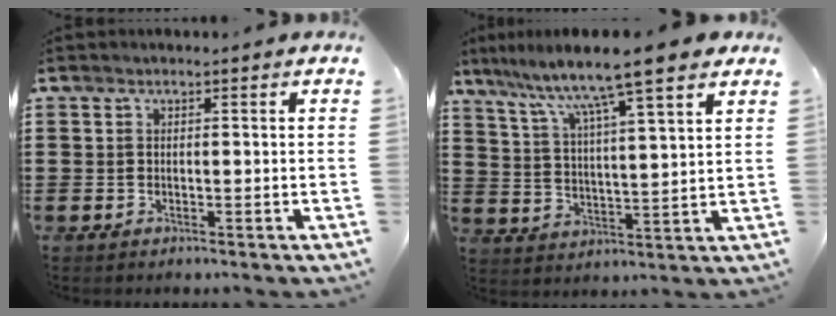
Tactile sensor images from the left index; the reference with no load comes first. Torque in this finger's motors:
{"motor_torque": [1.81, -0.33, 1.05, 0.21]}